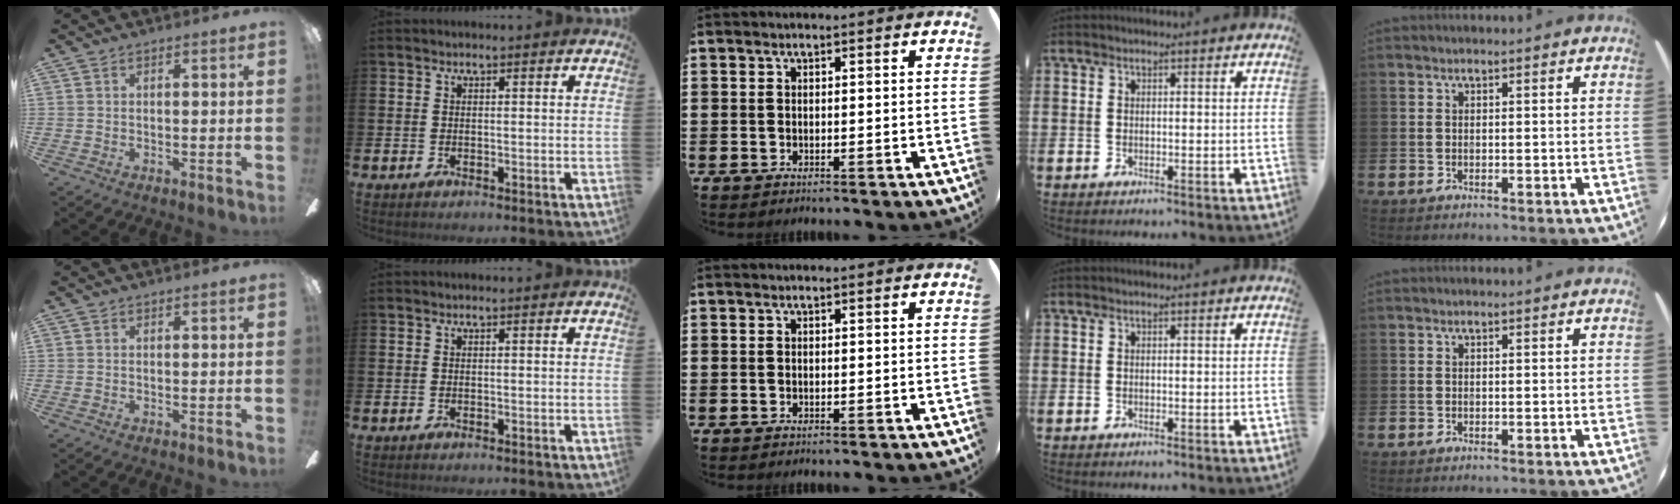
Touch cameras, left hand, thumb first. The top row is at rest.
{}